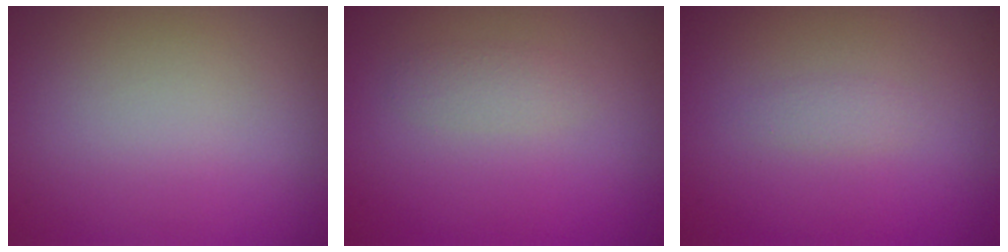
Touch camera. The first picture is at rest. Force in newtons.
{"total": 1.3, "press": 1.3, "slide": 0.0}
{"total": 0.9, "press": 0.9, "slide": 0.0}